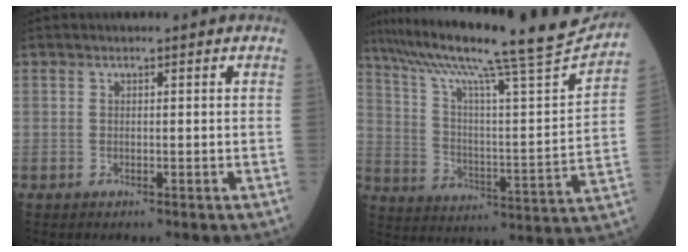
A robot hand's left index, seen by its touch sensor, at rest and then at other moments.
{"total": 24.7, "force": [21.5, -0.6, 12.0], "torque": [-0.206, -0.043, 0.311]}